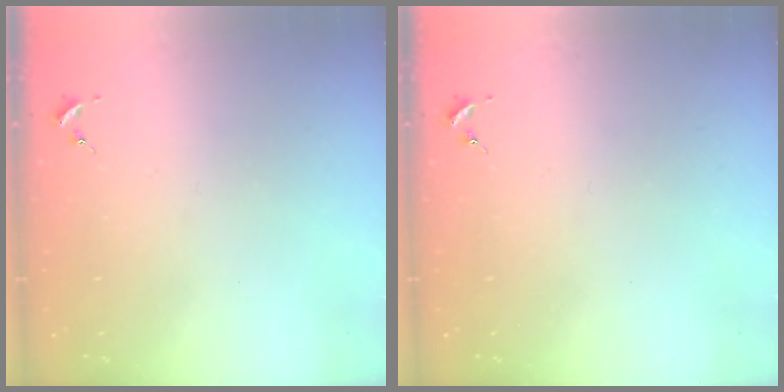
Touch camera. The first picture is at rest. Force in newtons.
{"total": 0.0}